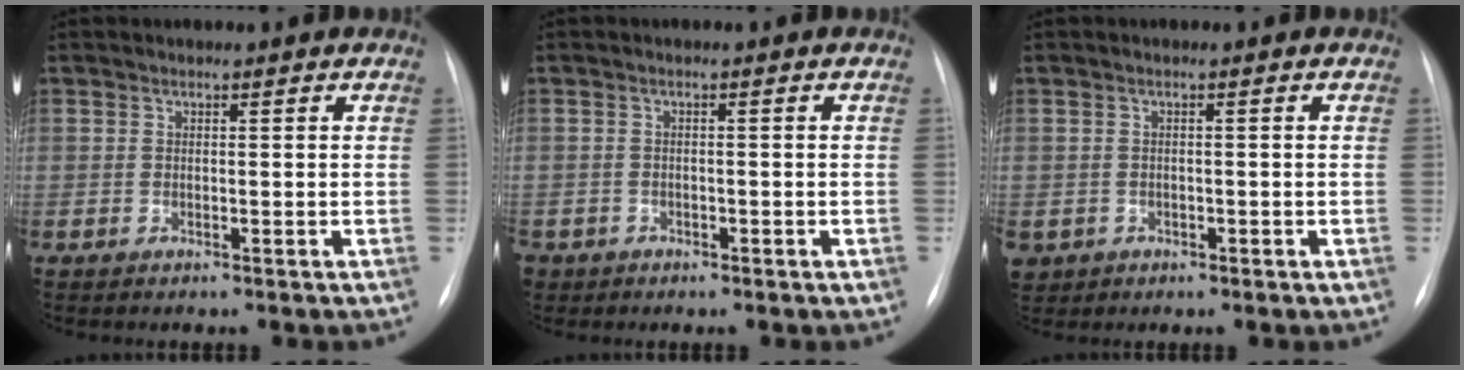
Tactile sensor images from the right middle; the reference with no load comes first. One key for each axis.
{"total": 3.2, "fx": -1.8, "fy": 2.5, "fz": 0.5, "tx": -0.016, "ty": 0.000, "tz": -0.029}
{"total": 3.6, "fx": -1.5, "fy": 3.1, "fz": 0.9, "tx": -0.024, "ty": 0.002, "tz": -0.016}